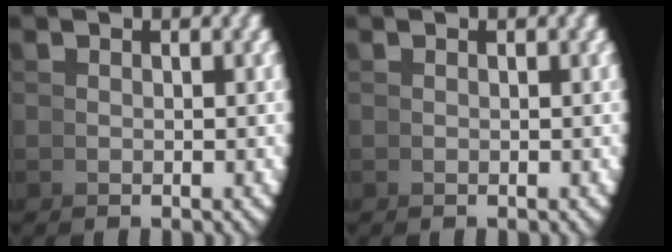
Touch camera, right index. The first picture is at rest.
{"total": 0.0}